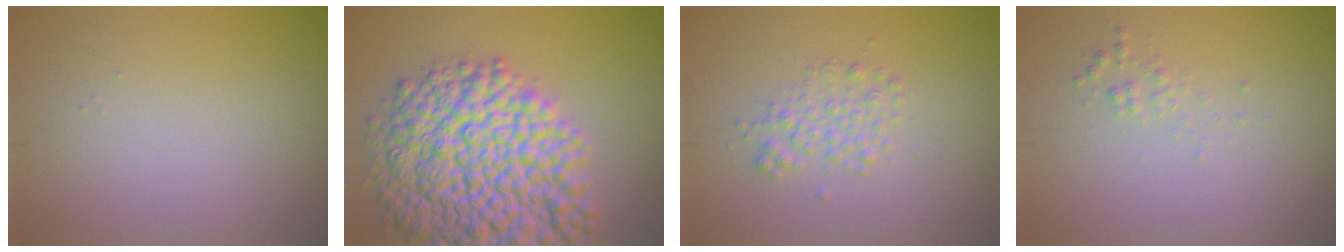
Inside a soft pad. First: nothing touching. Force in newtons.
{"total": 15.2, "press": 15.2, "slide": 0.6}
{"total": 2.0, "press": 2.0, "slide": 0.0}
{"total": 0.9, "press": 0.9, "slide": 0.0}